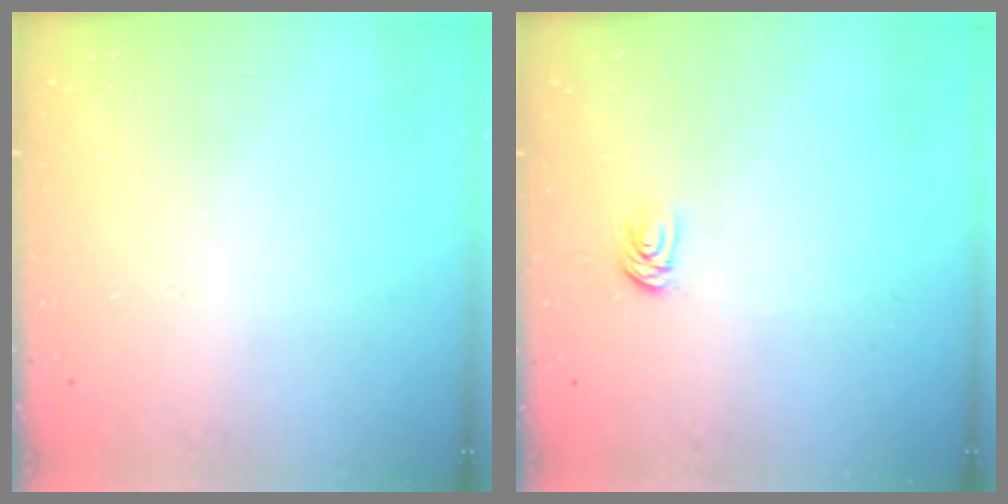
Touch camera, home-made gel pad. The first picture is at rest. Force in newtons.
{"total": 2.0, "press": 2.0, "slide": 0.3}